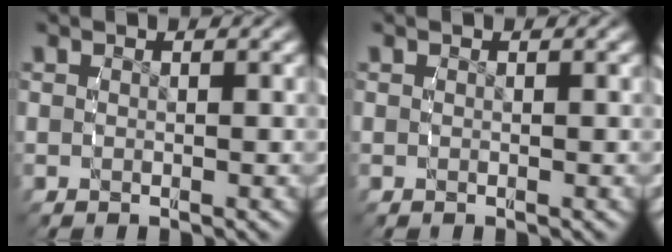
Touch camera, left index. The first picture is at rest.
{"total": 0.0}